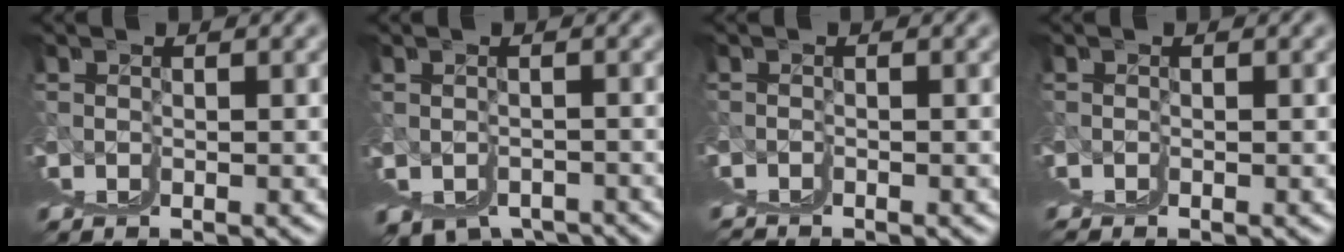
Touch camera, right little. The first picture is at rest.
{"total": 3.5, "force": [-0.8, 1.8, 2.9], "torque": [-0.048, -0.016, -0.003]}
{"total": 1.8, "force": [0.9, -0.2, 1.6], "torque": [-0.018, 0.008, 0.016]}
{"total": 0.7, "force": [0.4, -0.2, 0.5], "torque": [-0.005, 0.005, 0.007]}